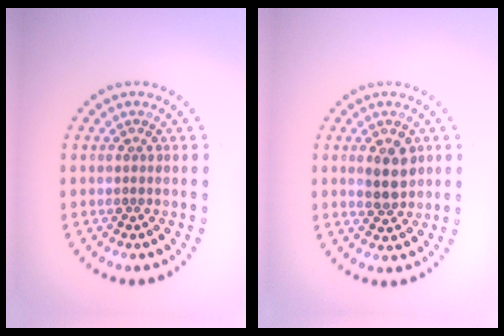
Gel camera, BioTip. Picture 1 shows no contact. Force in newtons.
{"total": 2.8, "press": 2.8, "slide": 0.7}